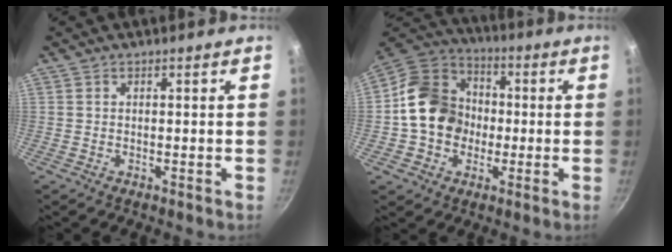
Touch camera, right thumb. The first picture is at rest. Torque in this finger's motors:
{"motor_torque": [0.70, 0.52, 1.11, -0.70, 0.04]}